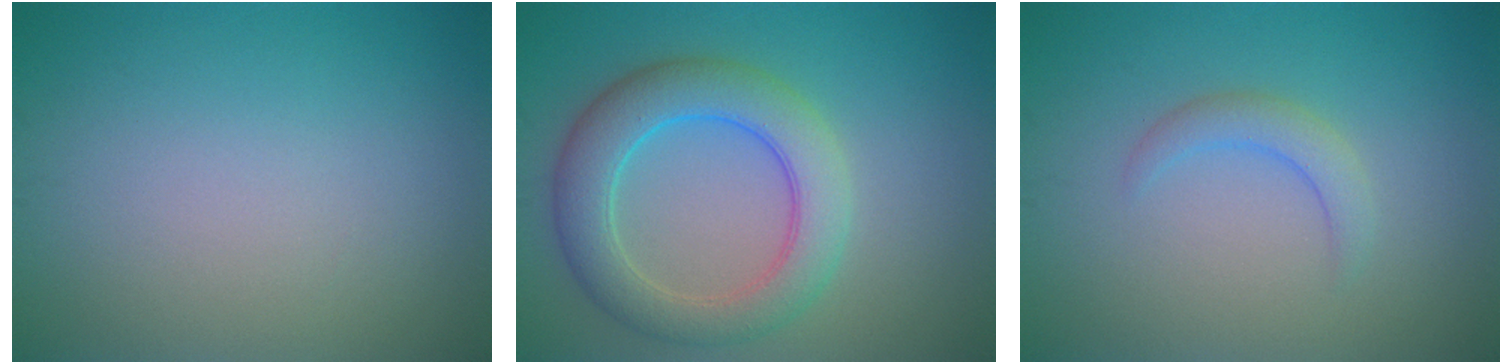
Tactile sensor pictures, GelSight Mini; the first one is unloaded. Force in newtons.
{"total": 6.2, "press": 6.2, "slide": 0.2}
{"total": 2.0, "press": 2.0, "slide": 0.3}